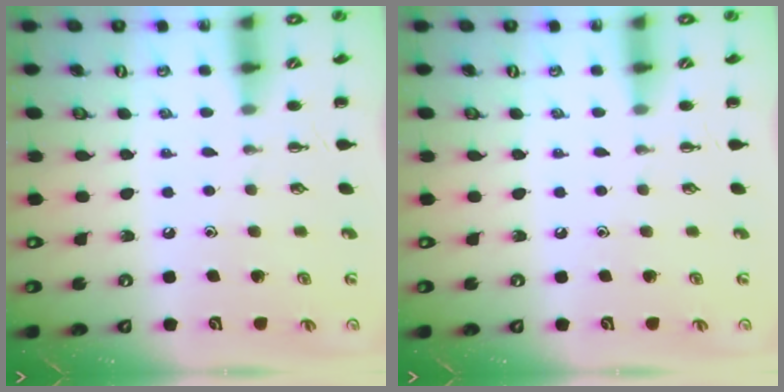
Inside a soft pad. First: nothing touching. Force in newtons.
{"total": 0.0}